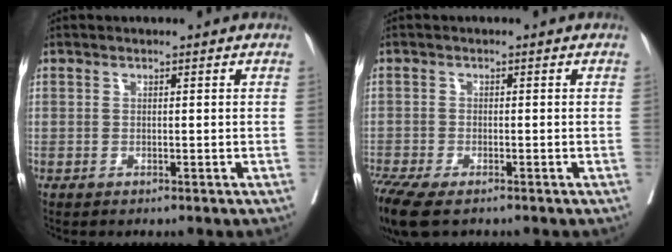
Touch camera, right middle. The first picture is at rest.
{"total": 8.8, "force": [-6.6, 2.6, 5.3], "torque": [-0.111, -0.014, -0.113]}